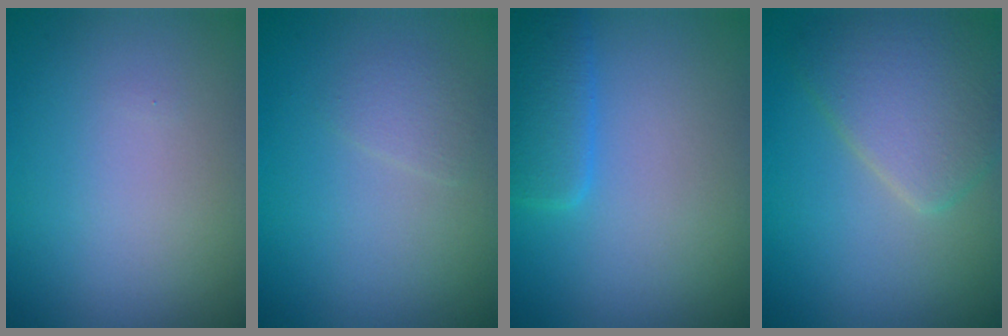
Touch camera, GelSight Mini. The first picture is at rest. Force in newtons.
{"total": 1.3, "press": 1.2, "slide": 0.0}
{"total": 2.9, "press": 2.9, "slide": 0.1}
{"total": 6.2, "press": 6.2, "slide": 0.1}